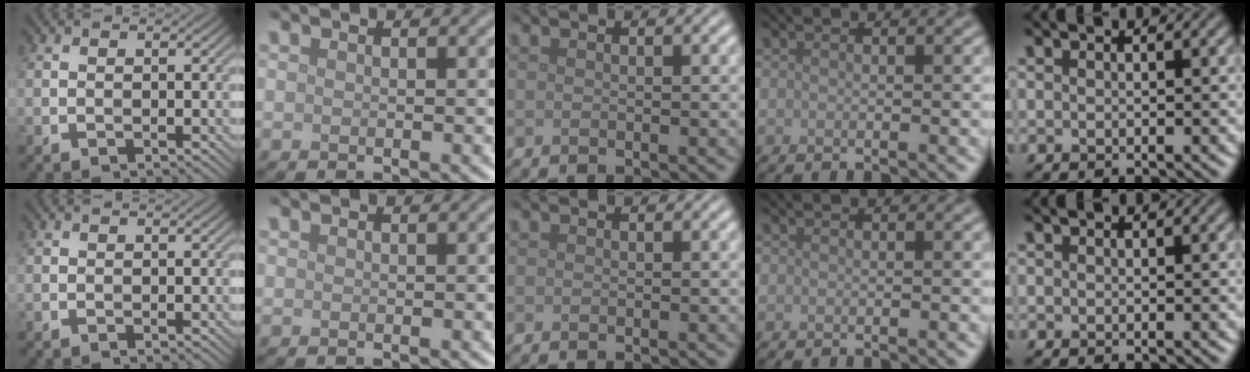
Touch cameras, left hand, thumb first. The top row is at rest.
{}